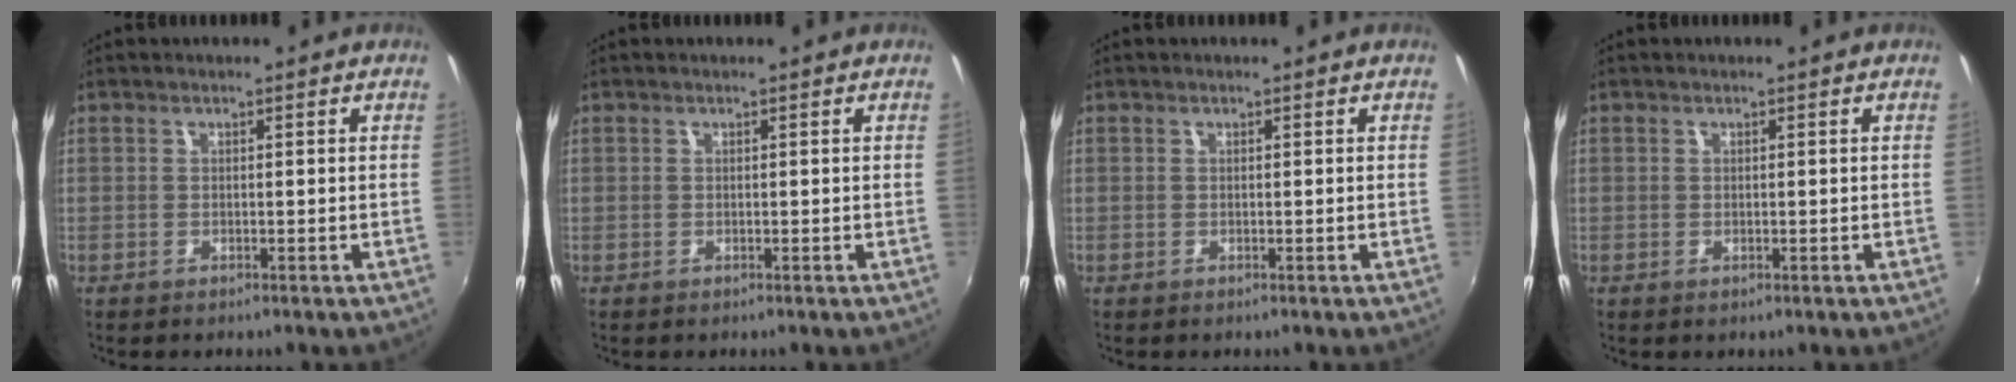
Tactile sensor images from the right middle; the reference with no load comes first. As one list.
[{"total": 0.0}, {"total": 0.0}, {"total": 0.0}]